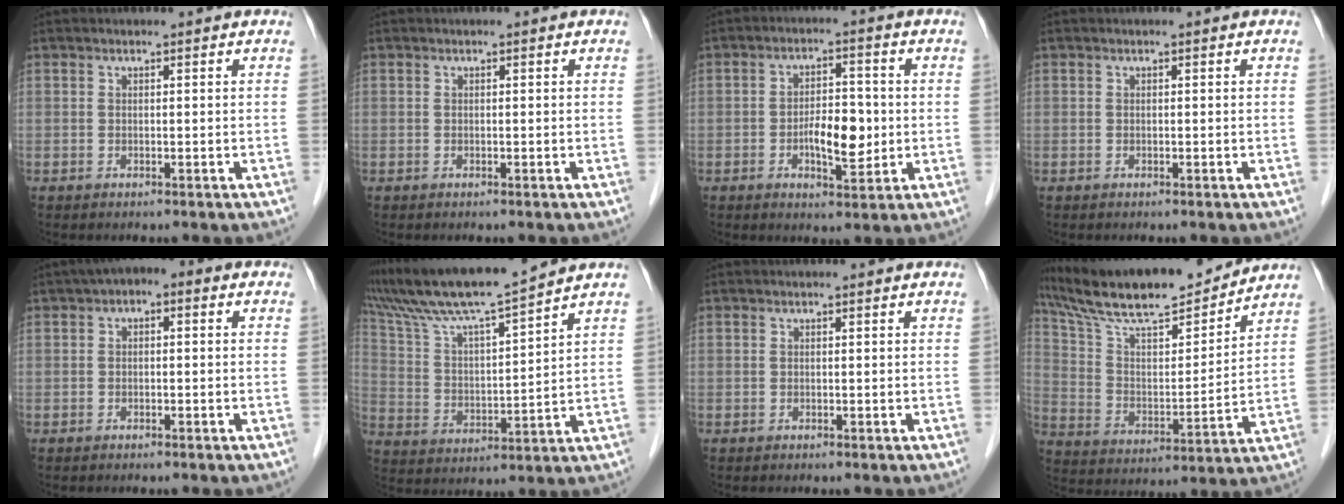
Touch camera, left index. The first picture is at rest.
{"total": 0.0}
{"total": 6.3, "force": [-1.0, 2.5, 5.7], "torque": [-0.101, 0.001, -0.015]}
{"total": 0.0}
{"total": 3.7, "force": [0.9, 1.8, 3.1], "torque": [-0.044, 0.023, 0.004]}
{"total": 13.5, "force": [12.1, -1.5, 5.7], "torque": [-0.117, 0.006, 0.224]}
{"total": 0.0}
{"total": 18.6, "force": [16.5, 2.4, 8.2], "torque": [-0.155, 0.012, 0.288]}